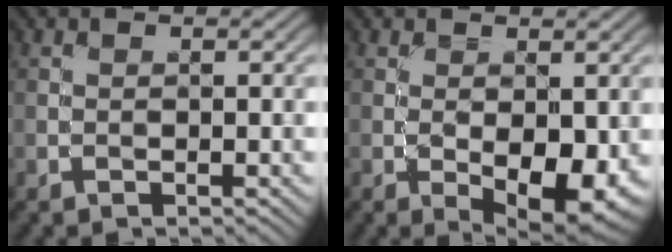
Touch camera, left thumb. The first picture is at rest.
{"total": 6.9, "force": [-1.4, 3.5, 5.8], "torque": [-0.095, -0.020, -0.013]}